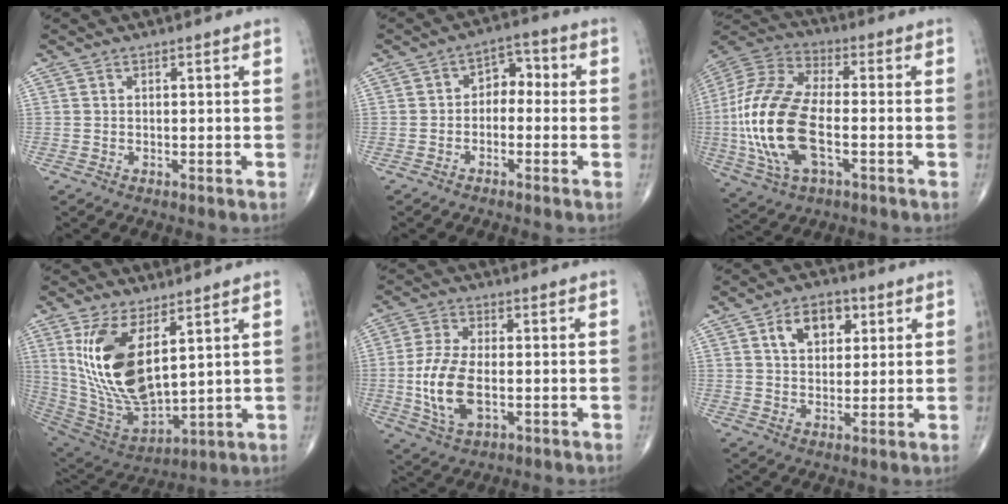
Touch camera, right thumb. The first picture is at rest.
{"total": 4.9, "force": [-0.8, 3.5, 3.3], "torque": [-0.025, 0.030, -0.027]}
{"total": 21.3, "force": [-3.6, 10.2, 18.3], "torque": [-0.410, 0.014, -0.063]}
{"total": 18.0, "force": [5.9, 8.2, 14.9], "torque": [-0.285, -0.032, 0.136]}
{"total": 10.8, "force": [-1.7, 5.4, 9.2], "torque": [-0.195, 0.000, -0.030]}
{"total": 8.4, "force": [3.2, 5.4, 5.5], "torque": [-0.060, -0.003, 0.049]}